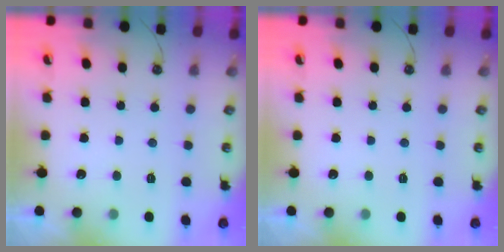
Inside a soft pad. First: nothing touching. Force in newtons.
{"total": 0.0}